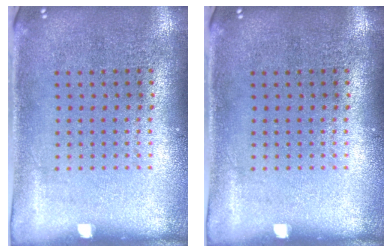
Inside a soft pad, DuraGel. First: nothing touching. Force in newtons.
{"total": 0.0}